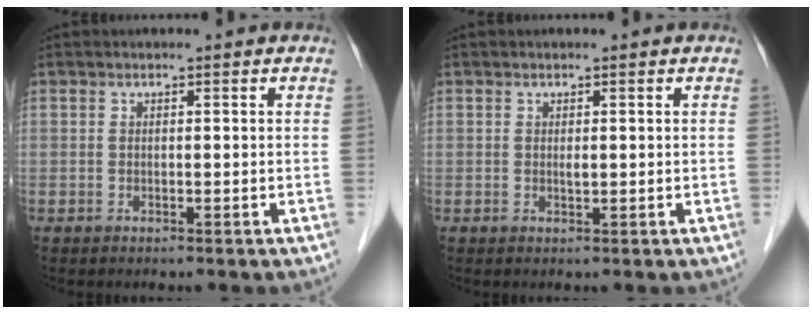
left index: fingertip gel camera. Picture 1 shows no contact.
{"total": 0.6, "force": [0.1, 0.3, 0.6], "torque": [-0.013, -0.002, 0.004]}